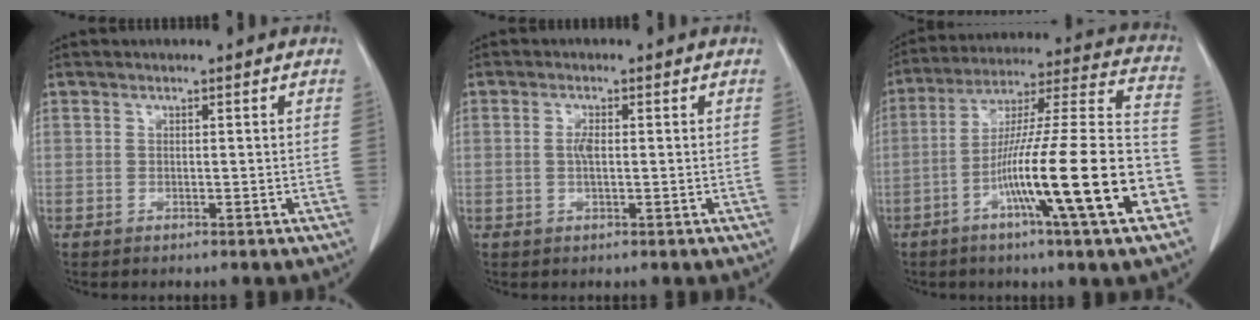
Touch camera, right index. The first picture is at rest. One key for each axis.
{"total": 1.9, "fx": 0.0, "fy": 0.5, "fz": 1.8, "tx": -0.040, "ty": 0.001, "tz": 0.001}
{"total": 23.4, "fx": -8.6, "fy": 0.4, "fz": 21.8, "tx": -0.301, "ty": -0.008, "tz": -0.145}